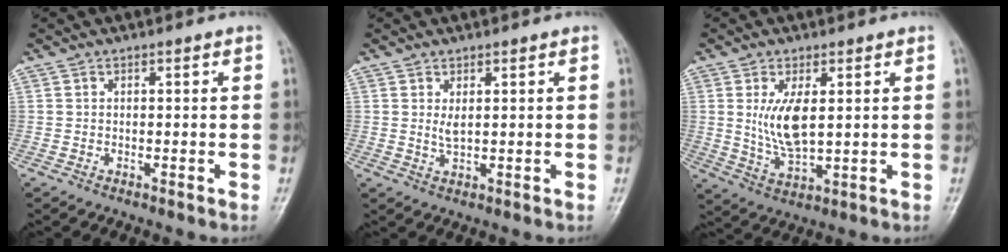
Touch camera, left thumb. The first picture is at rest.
{"total": 2.4, "force": [1.1, 0.9, 1.9], "torque": [-0.034, -0.012, 0.024]}
{"total": 7.6, "force": [1.7, 3.4, 6.6], "torque": [-0.123, -0.021, 0.043]}